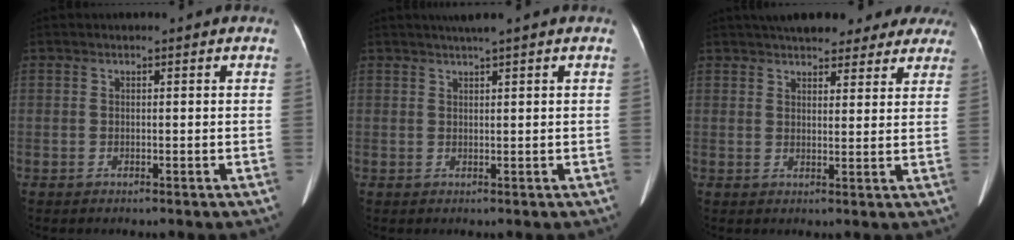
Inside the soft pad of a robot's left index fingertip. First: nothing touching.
{"total": 2.2, "force": [1.6, -0.4, 1.4], "torque": [-0.022, 0.009, 0.030]}
{"total": 17.1, "force": [14.4, 5.7, 7.1], "torque": [-0.088, 0.033, 0.173]}